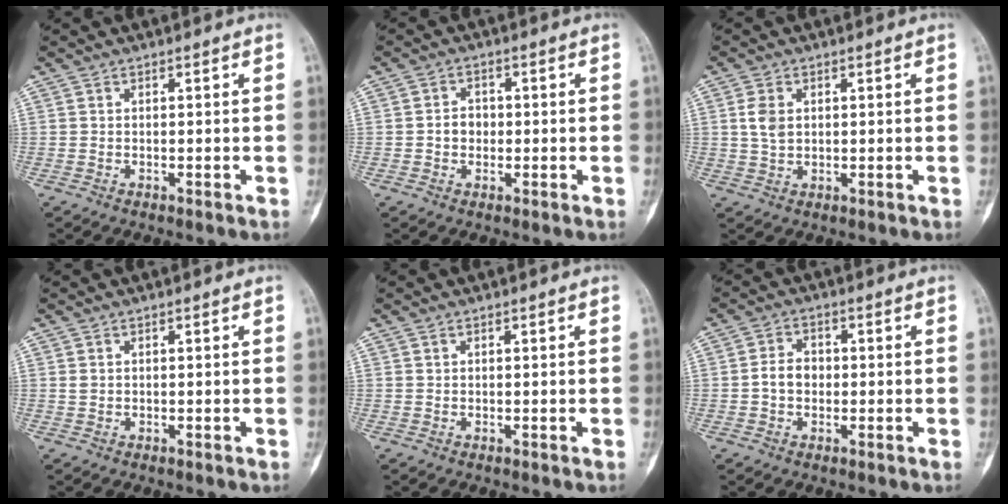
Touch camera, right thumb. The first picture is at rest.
{"total": 3.1, "force": [-0.3, 2.7, 1.6], "torque": [-0.011, 0.009, -0.010]}
{"total": 3.7, "force": [0.9, 2.6, 2.6], "torque": [-0.046, -0.001, 0.020]}
{"total": 0.6, "force": [0.2, 0.5, 0.3], "torque": [-0.004, 0.003, 0.006]}
{"total": 0.0}
{"total": 4.1, "force": [-0.4, 3.2, 2.5], "torque": [-0.036, 0.014, -0.013]}